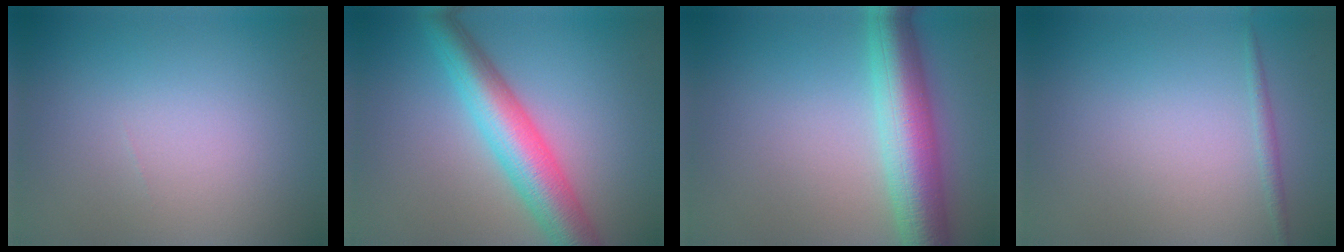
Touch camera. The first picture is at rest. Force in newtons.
{"total": 6.9, "press": 6.9, "slide": 0.1}
{"total": 7.6, "press": 7.6, "slide": 0.1}
{"total": 0.8, "press": 0.8, "slide": 0.1}